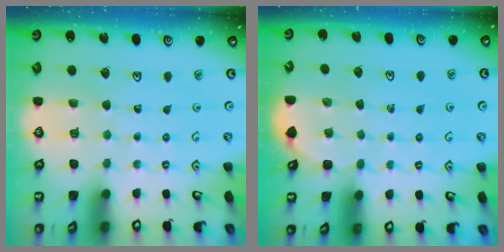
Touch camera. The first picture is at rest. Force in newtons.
{"total": 1.7, "press": 1.6, "slide": 0.1}